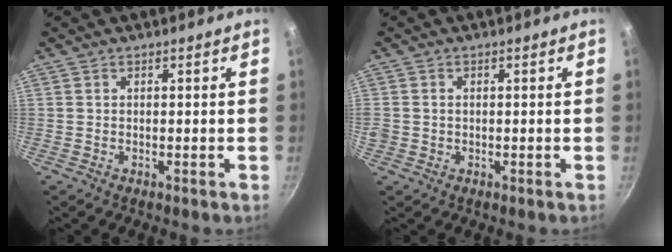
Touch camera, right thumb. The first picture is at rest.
{"total": 1.9, "force": [-0.1, 1.7, 0.9], "torque": [-0.016, 0.003, -0.002]}